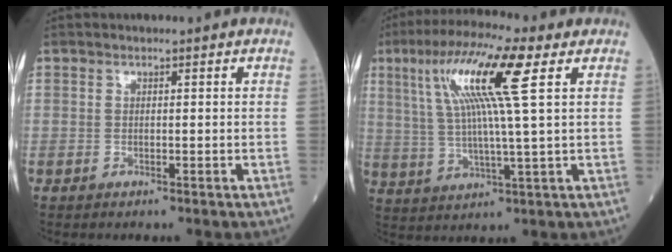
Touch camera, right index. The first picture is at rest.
{"total": 13.9, "force": [5.1, 0.0, 13.0], "torque": [-0.256, 0.020, 0.090]}